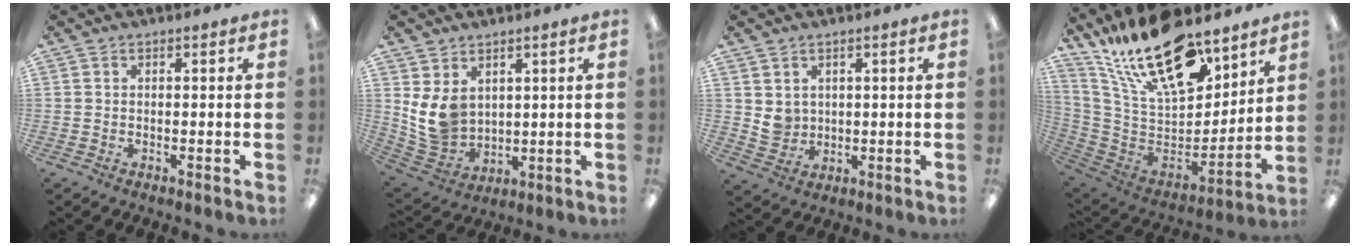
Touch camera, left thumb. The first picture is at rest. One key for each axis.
{"total": 9.0, "fx": 3.5, "fy": 6.8, "fz": 4.7, "tx": -0.112, "ty": -0.020, "tz": 0.070}
{"total": 4.1, "fx": 2.1, "fy": 3.4, "fz": 0.8, "tx": -0.008, "ty": -0.008, "tz": 0.038}
{"total": 25.3, "fx": 17.1, "fy": 10.9, "fz": 15.2, "tx": -0.275, "ty": -0.107, "tz": 0.302}